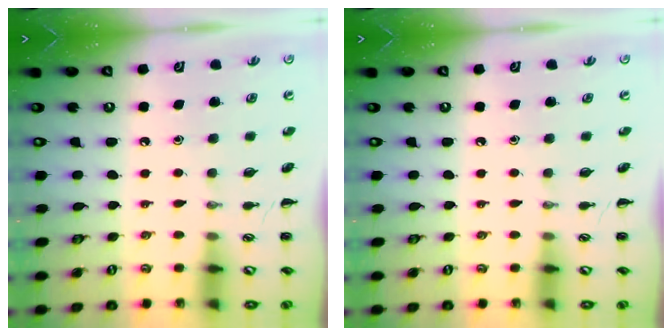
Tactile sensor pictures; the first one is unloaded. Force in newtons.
{"total": 0.0}